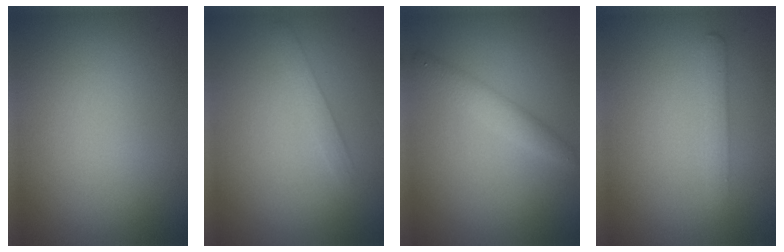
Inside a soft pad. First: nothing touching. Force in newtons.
{"total": 1.3, "press": 1.3, "slide": 0.1}
{"total": 2.1, "press": 2.1, "slide": 0.0}
{"total": 1.6, "press": 1.6, "slide": 0.1}